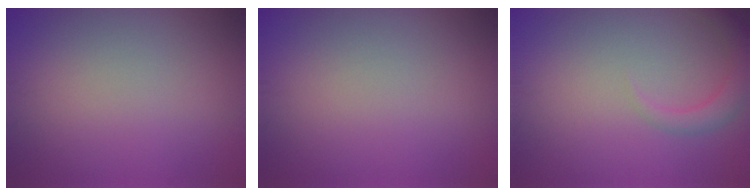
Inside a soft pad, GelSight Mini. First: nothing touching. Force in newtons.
{"total": 0.0}
{"total": 2.4, "press": 2.4, "slide": 0.2}